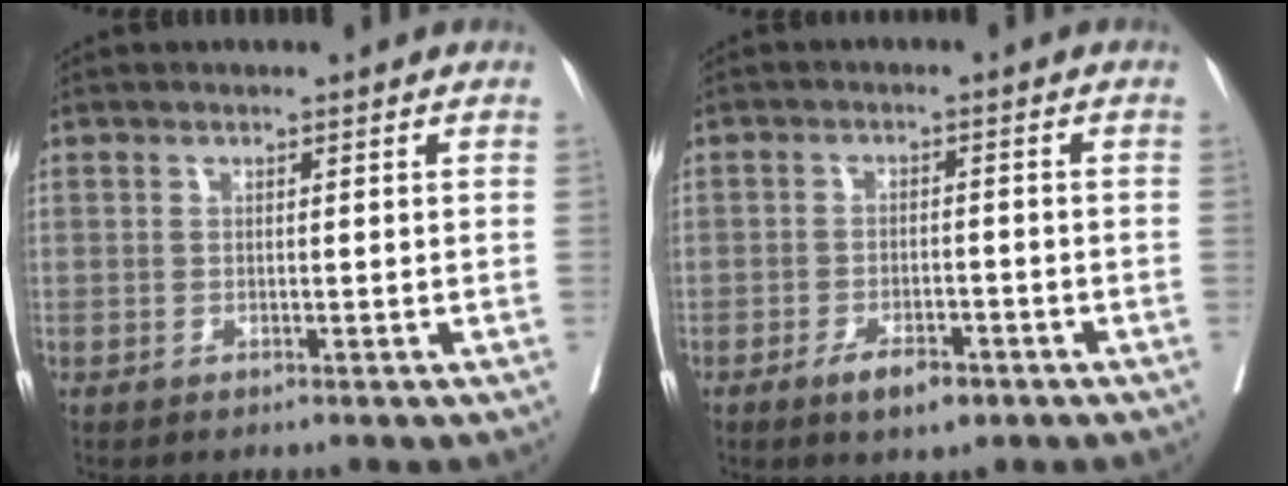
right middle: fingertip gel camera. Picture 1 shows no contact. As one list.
[{"total": 4.7, "force": [-2.9, 1.7, 3.2], "torque": [-0.055, 0.000, -0.042]}]